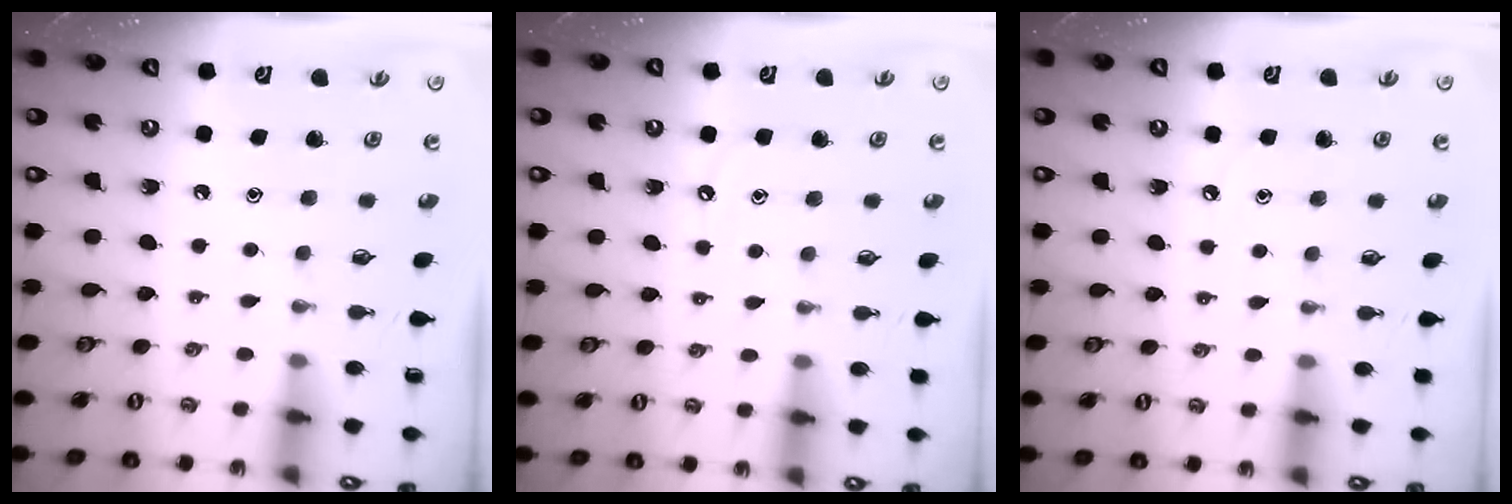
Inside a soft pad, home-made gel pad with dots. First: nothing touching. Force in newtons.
{"total": 5.5, "press": 5.5, "slide": 0.7}
{"total": 3.2, "press": 3.1, "slide": 0.5}